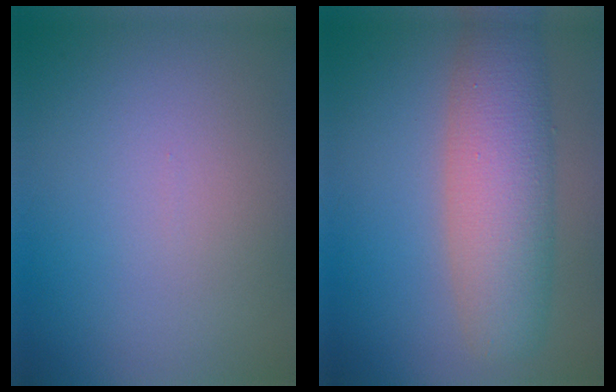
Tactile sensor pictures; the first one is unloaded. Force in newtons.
{"total": 7.1, "press": 7.1, "slide": 0.1}